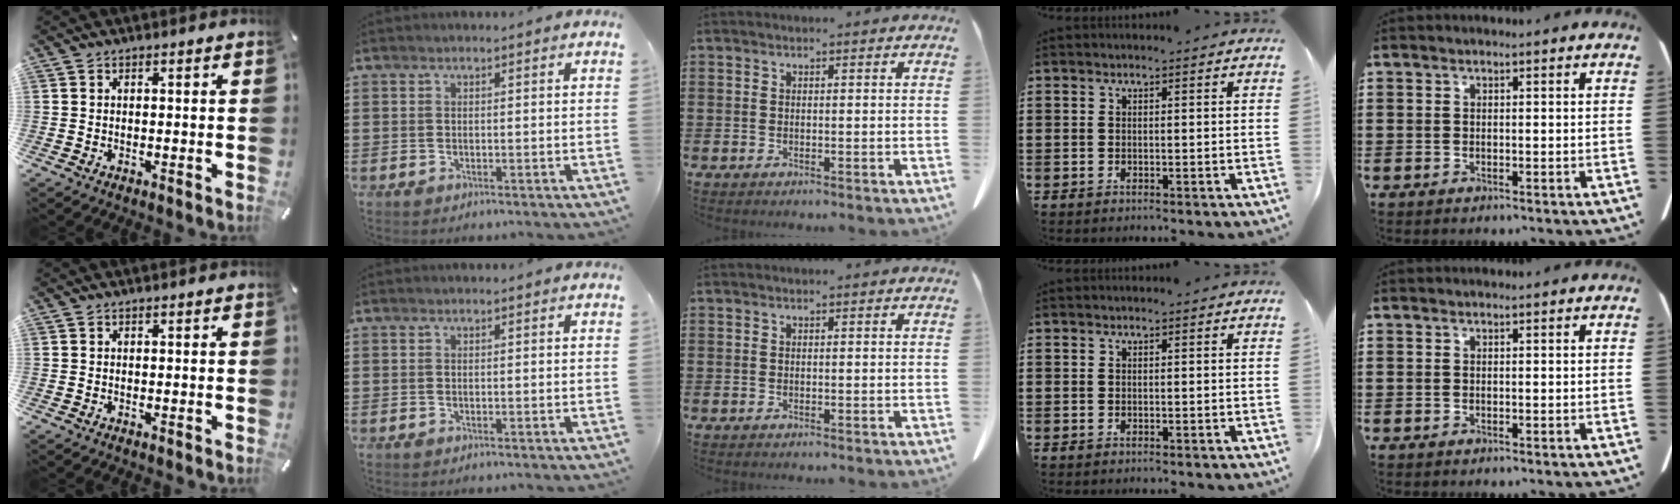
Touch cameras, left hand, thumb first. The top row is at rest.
{}